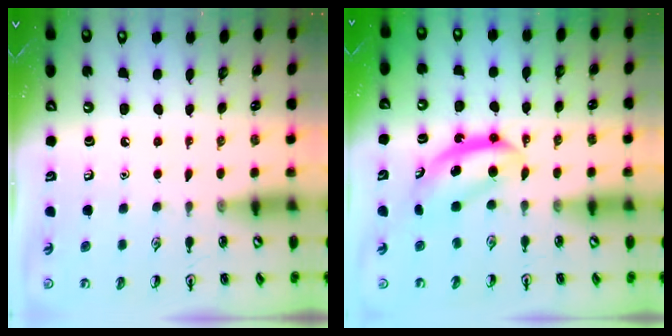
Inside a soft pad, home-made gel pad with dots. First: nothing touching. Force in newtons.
{"total": 5.9, "press": 5.8, "slide": 0.8}